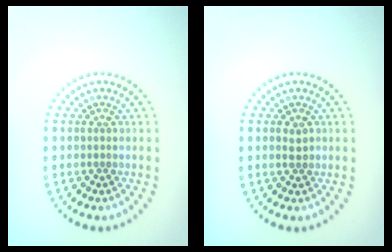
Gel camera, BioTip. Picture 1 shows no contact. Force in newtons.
{"total": 1.0, "press": 1.0, "slide": 0.2}